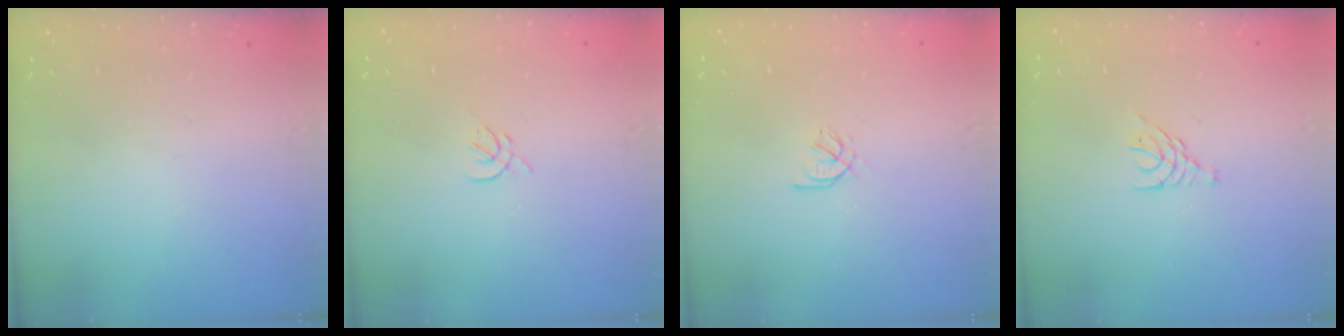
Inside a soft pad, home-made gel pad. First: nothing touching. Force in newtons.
{"total": 1.7, "press": 1.6, "slide": 0.6}
{"total": 1.5, "press": 1.4, "slide": 0.2}
{"total": 6.6, "press": 6.5, "slide": 0.7}